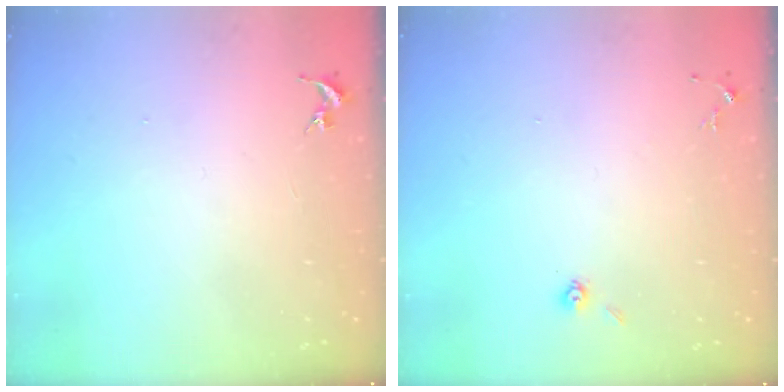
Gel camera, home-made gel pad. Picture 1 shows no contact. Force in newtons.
{"total": 4.5, "press": 4.4, "slide": 0.9}